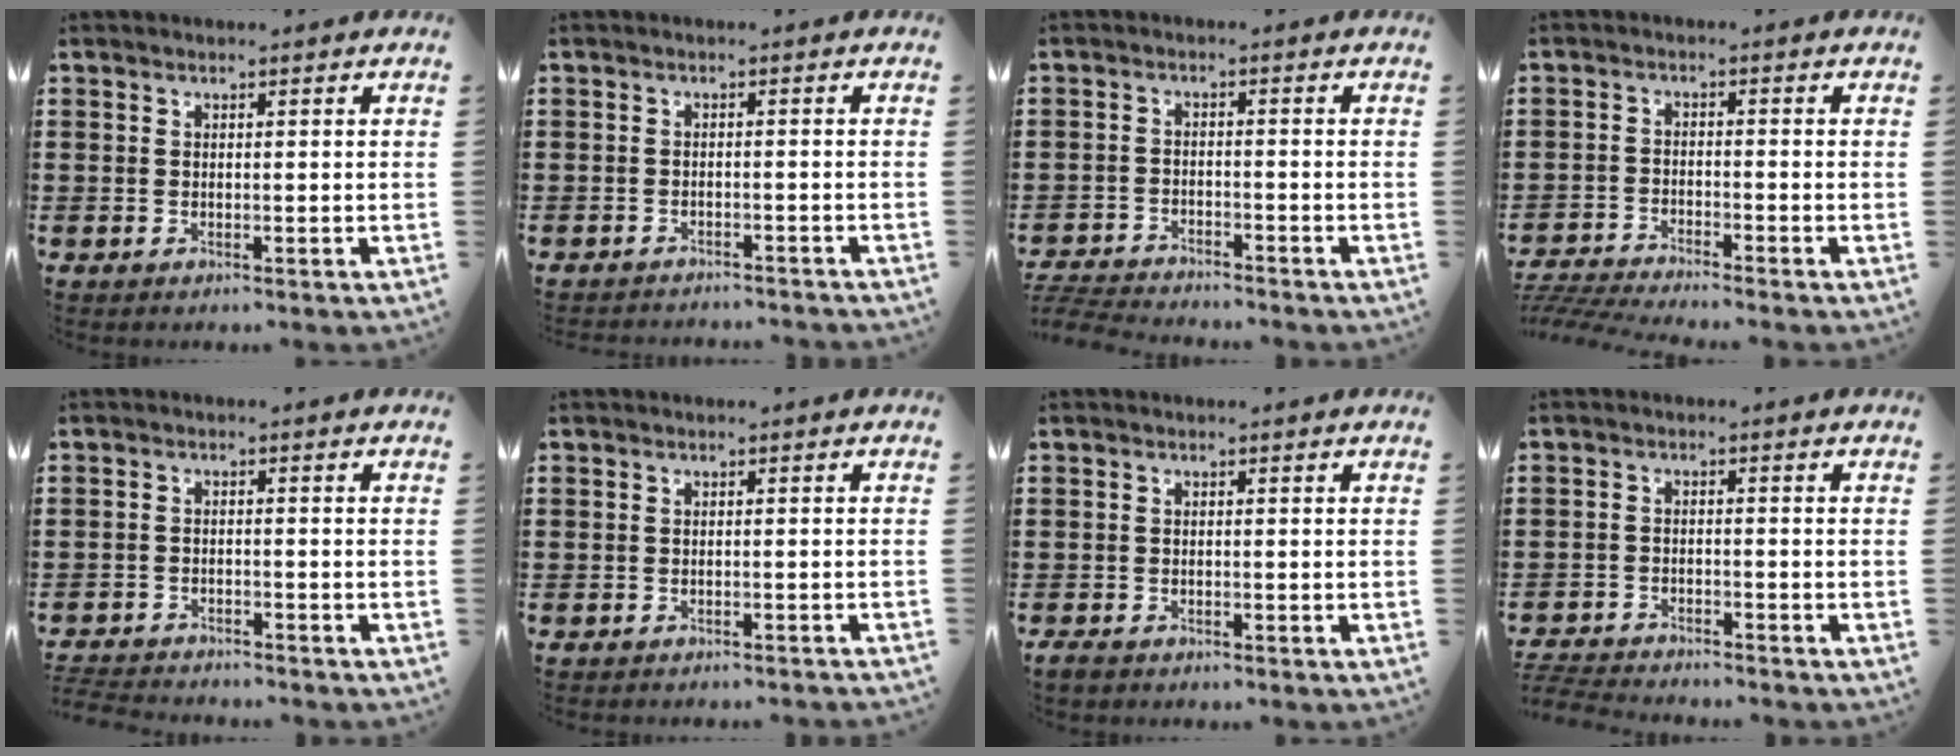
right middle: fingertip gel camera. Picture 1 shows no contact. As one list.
[{"total": 1.4, "force": [-1.4, 0.0, 0.1], "torque": [-0.005, 0.004, -0.029]}, {"total": 4.0, "force": [-4.0, 0.3, 0.5], "torque": [-0.023, -0.004, -0.088]}, {"total": 3.7, "force": [-3.6, -0.1, 0.7], "torque": [-0.034, -0.012, -0.081]}, {"total": 2.7, "force": [-2.7, 0.2, 0.0], "torque": [-0.005, -0.003, -0.060]}, {"total": 0.8, "force": [-0.7, -0.1, 0.2], "torque": [-0.004, 0.000, -0.015]}, {"total": 0.9, "force": [-0.7, 0.4, 0.3], "torque": [-0.008, -0.002, -0.015]}, {"total": 3.5, "force": [-3.5, 0.3, 0.3], "torque": [-0.021, -0.006, -0.078]}]